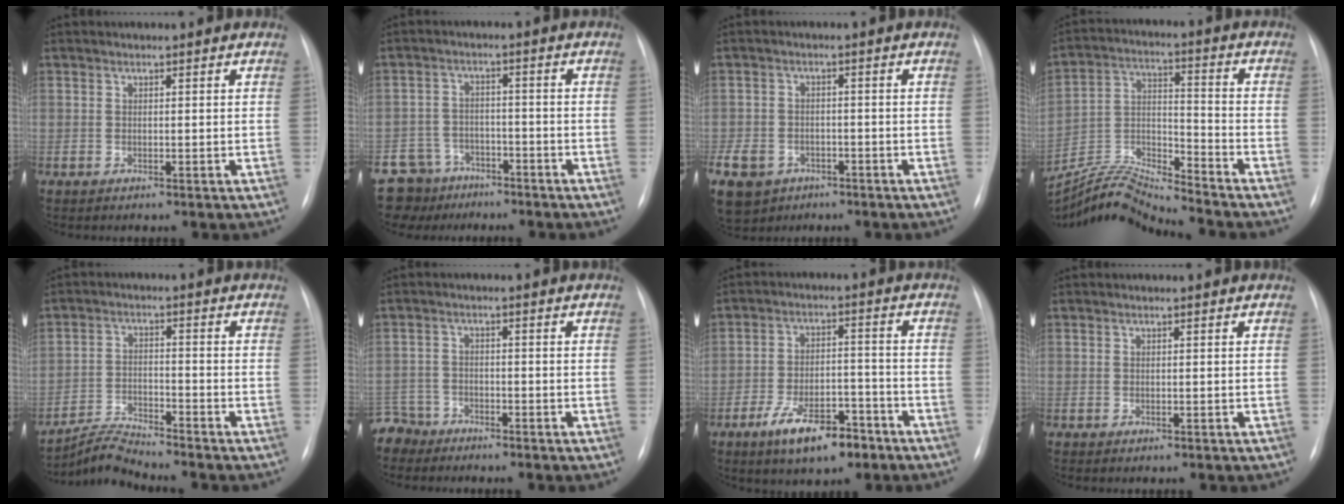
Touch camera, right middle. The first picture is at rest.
{"total": 7.7, "force": [-5.8, 5.1, -0.3], "torque": [0.000, 0.021, -0.095]}
{"total": 13.9, "force": [-7.4, 10.6, 5.1], "torque": [-0.159, -0.006, -0.109]}
{"total": 12.5, "force": [-12.2, -1.5, 1.8], "torque": [-0.040, 0.024, -0.233]}
{"total": 5.5, "force": [-5.4, -1.2, 0.0], "torque": [-0.013, -0.012, -0.099]}
{"total": 4.8, "force": [-4.3, 1.8, -1.0], "torque": [0.023, -0.006, -0.088]}
{"total": 9.8, "force": [-6.2, 3.9, 6.6], "torque": [-0.114, 0.005, -0.102]}
{"total": 0.0}